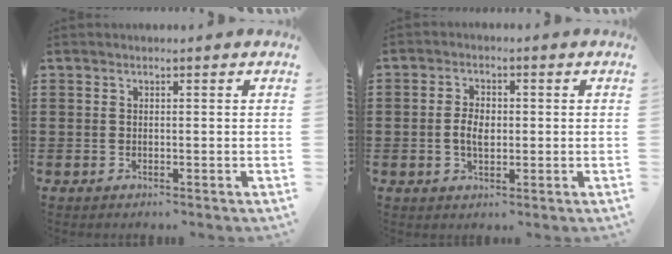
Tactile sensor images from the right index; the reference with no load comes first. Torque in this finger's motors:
{"motor_torque": [2.14, 0.00, 0.13, 0.05]}